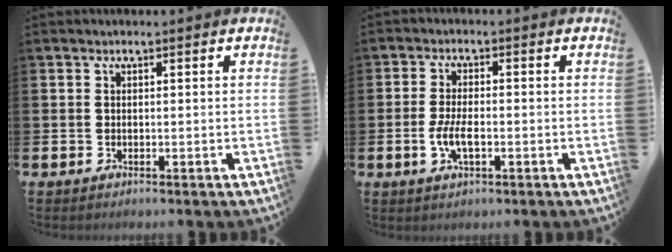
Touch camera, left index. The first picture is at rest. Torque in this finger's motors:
{"motor_torque": [1.18, 0.24, 0.54, 0.21]}